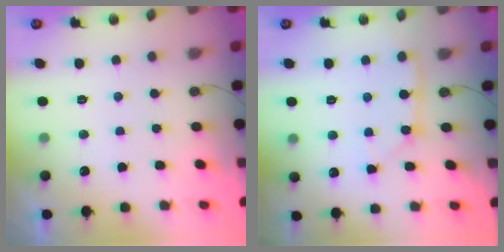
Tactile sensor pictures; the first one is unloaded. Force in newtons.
{"total": 2.9, "press": 2.9, "slide": 0.1}